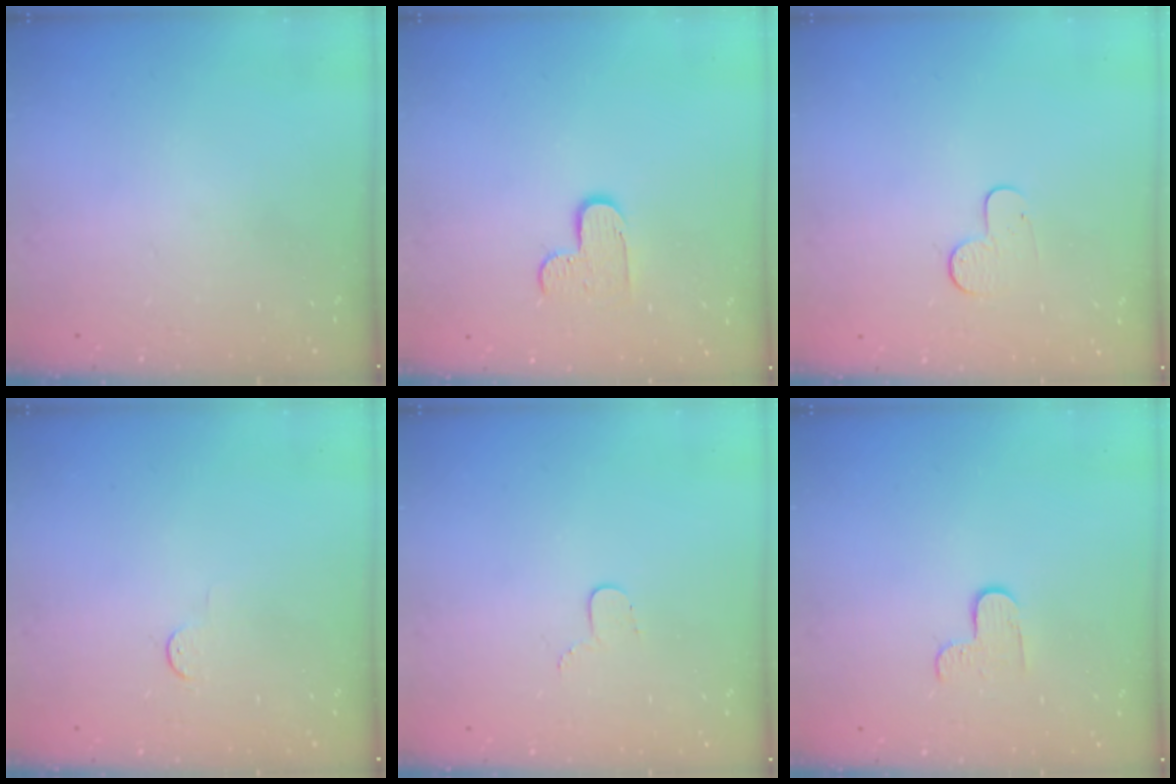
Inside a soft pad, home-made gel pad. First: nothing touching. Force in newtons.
{"total": 6.2, "press": 6.2, "slide": 0.3}
{"total": 5.9, "press": 5.9, "slide": 0.4}
{"total": 2.8, "press": 2.8, "slide": 0.4}
{"total": 3.4, "press": 3.4, "slide": 0.4}
{"total": 3.1, "press": 3.1, "slide": 0.4}